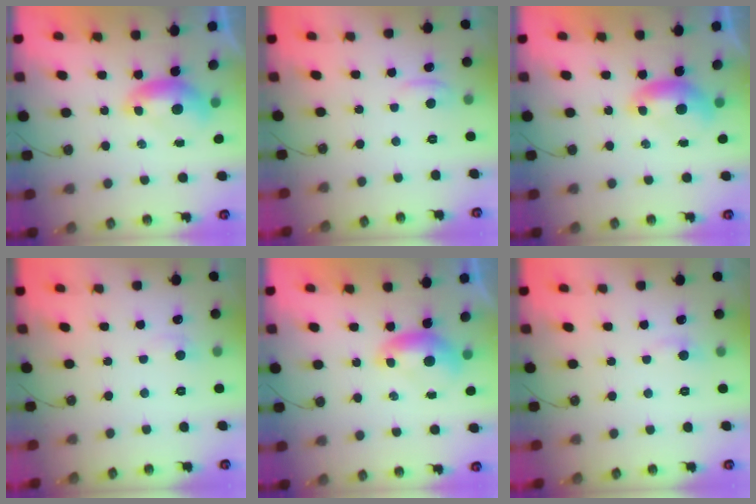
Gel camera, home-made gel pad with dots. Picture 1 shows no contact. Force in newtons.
{"total": 1.1, "press": 0.8, "slide": 0.7}
{"total": 0.0}
{"total": 0.6, "press": 0.2, "slide": 0.6}
{"total": 0.0}
{"total": 1.2, "press": 0.9, "slide": 0.8}